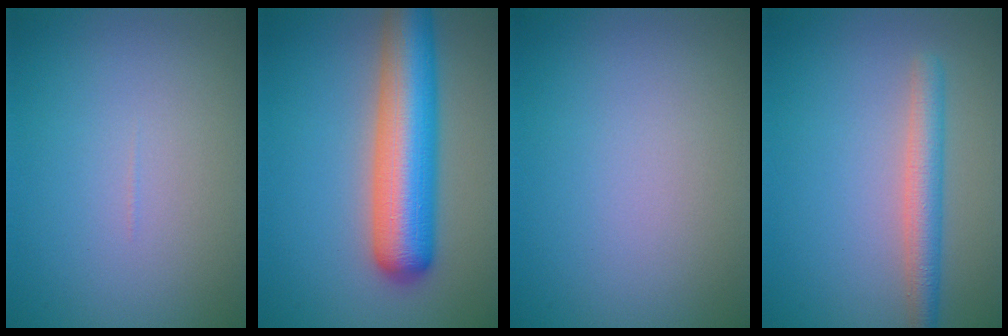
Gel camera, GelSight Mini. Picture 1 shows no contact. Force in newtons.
{"total": 8.7, "press": 8.7, "slide": 0.2}
{"total": 0.0}
{"total": 3.0, "press": 3.0, "slide": 0.1}